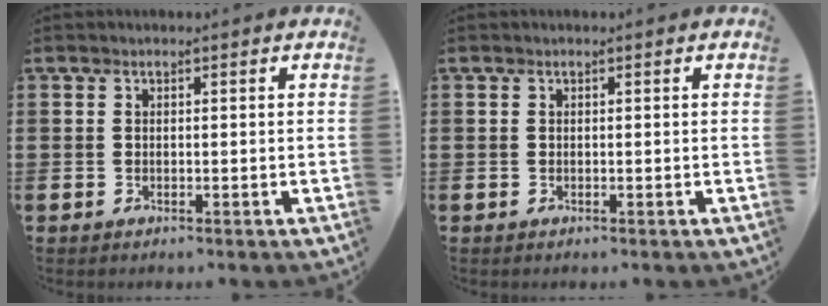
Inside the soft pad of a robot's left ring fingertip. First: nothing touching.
{"total": 0.0}